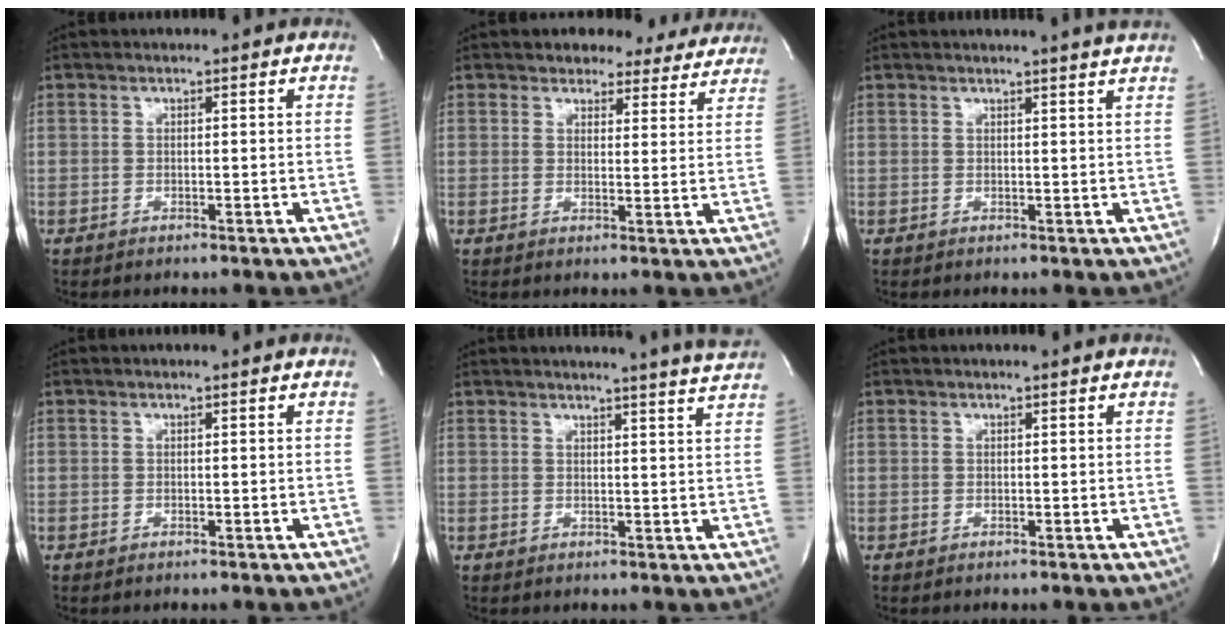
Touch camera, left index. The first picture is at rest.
{"total": 8.2, "force": [7.3, 3.5, 0.8], "torque": [0.019, -0.006, 0.066]}
{"total": 4.1, "force": [3.7, -1.0, 1.5], "torque": [-0.021, -0.005, 0.029]}
{"total": 0.0}
{"total": 8.9, "force": [8.2, -1.8, 2.8], "torque": [-0.038, -0.036, 0.081]}
{"total": 0.0}